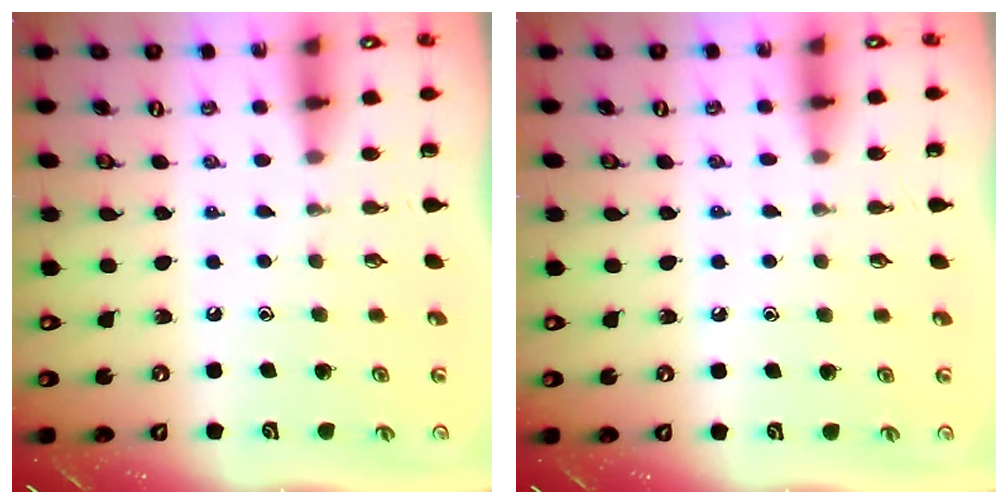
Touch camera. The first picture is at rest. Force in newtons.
{"total": 3.0, "press": 3.0, "slide": 0.4}